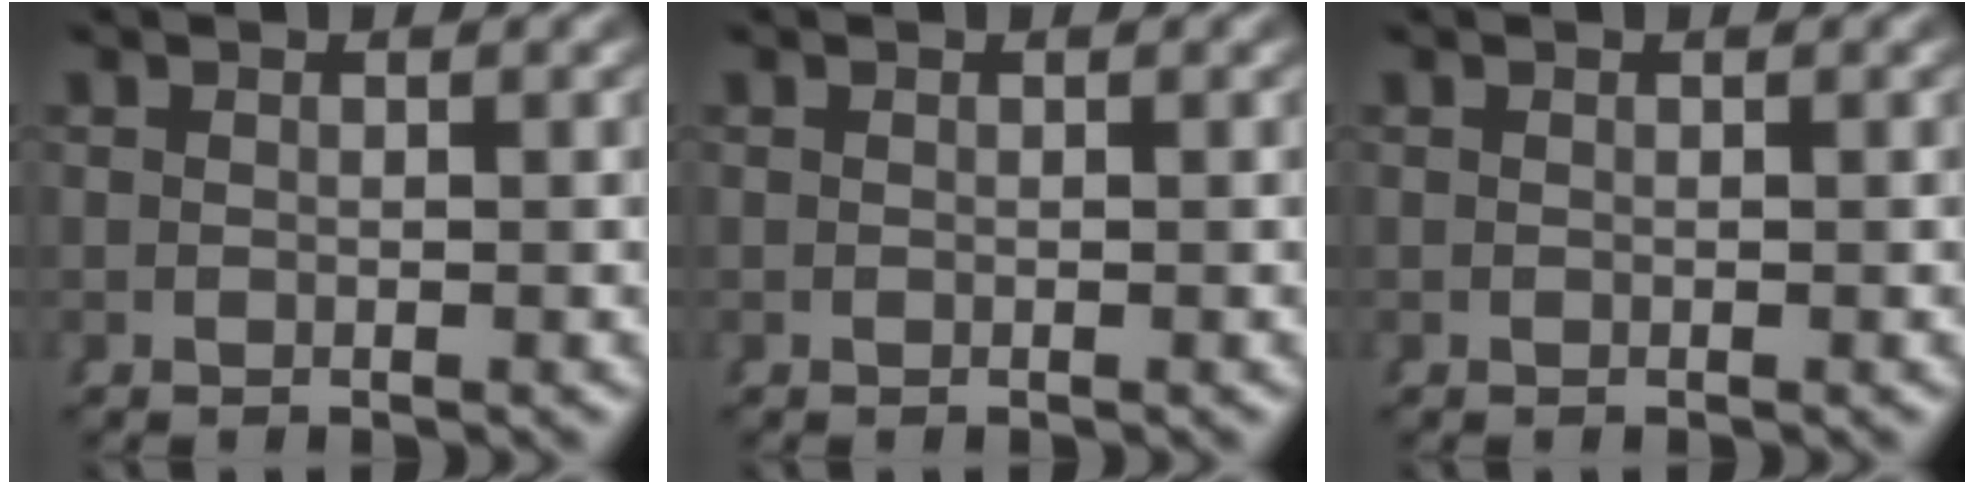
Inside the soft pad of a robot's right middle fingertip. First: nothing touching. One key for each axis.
{"total": 0.0}
{"total": 0.0}